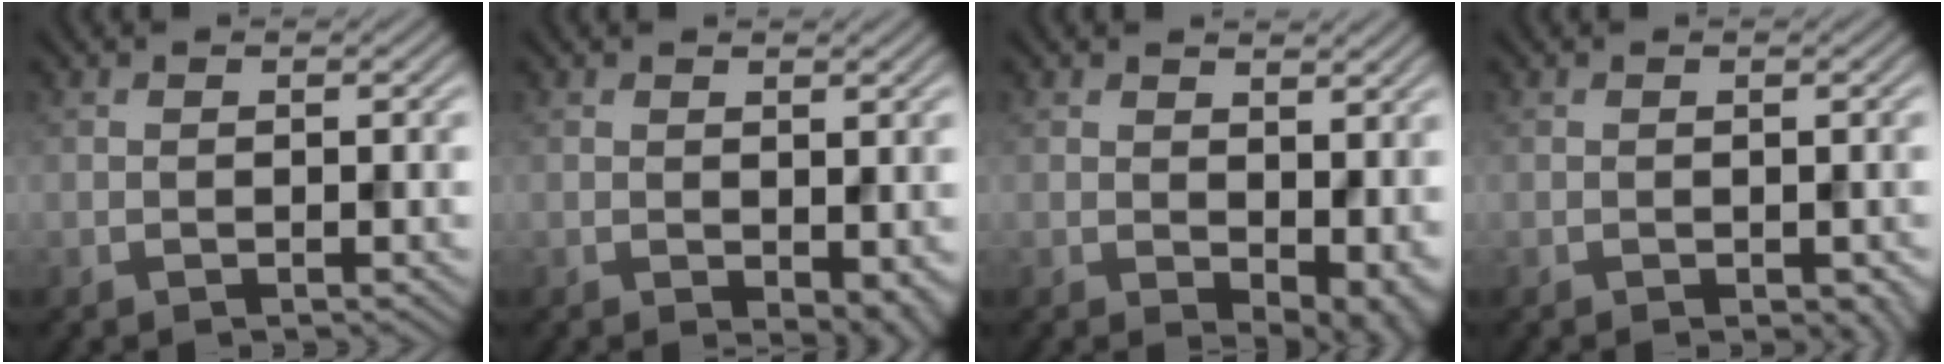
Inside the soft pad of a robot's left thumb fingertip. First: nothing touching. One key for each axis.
{"total": 3.3, "fx": -0.5, "fy": 1.9, "fz": 2.6, "tx": -0.035, "ty": -0.012, "tz": -0.002}
{"total": 6.4, "fx": 0.3, "fy": 4.0, "fz": 5.0, "tx": -0.067, "ty": -0.024, "tz": 0.019}
{"total": 1.3, "fx": -0.5, "fy": 0.7, "fz": 1.0, "tx": -0.018, "ty": -0.009, "tz": -0.004}